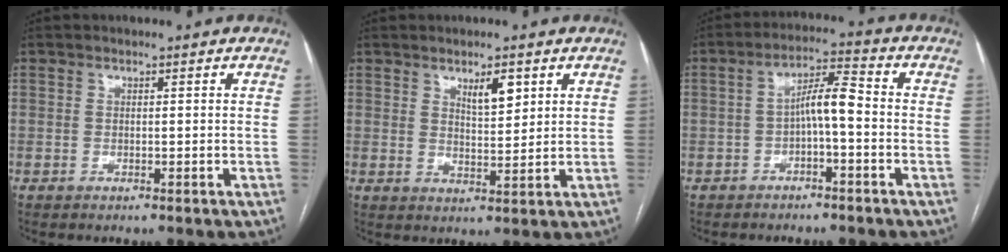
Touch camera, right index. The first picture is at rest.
{"total": 4.3, "force": [2.5, 1.2, 3.3], "torque": [-0.058, -0.003, 0.045]}
{"total": 5.5, "force": [-1.0, 0.9, 5.4], "torque": [-0.094, 0.023, -0.017]}